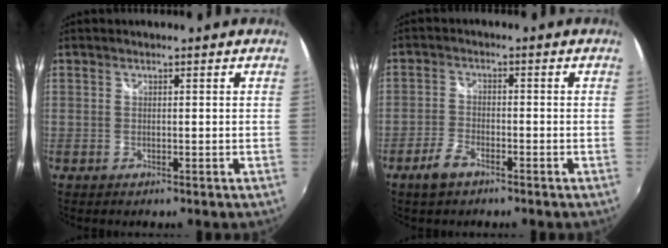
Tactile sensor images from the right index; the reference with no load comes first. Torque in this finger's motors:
{"motor_torque": [0.40, -0.44, 0.22, 0.04]}